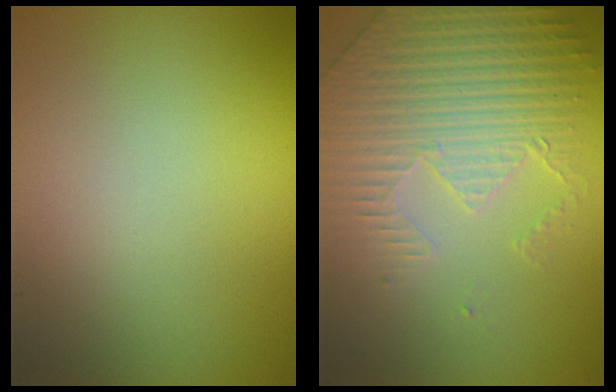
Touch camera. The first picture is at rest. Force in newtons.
{"total": 4.3, "press": 4.1, "slide": 1.1}